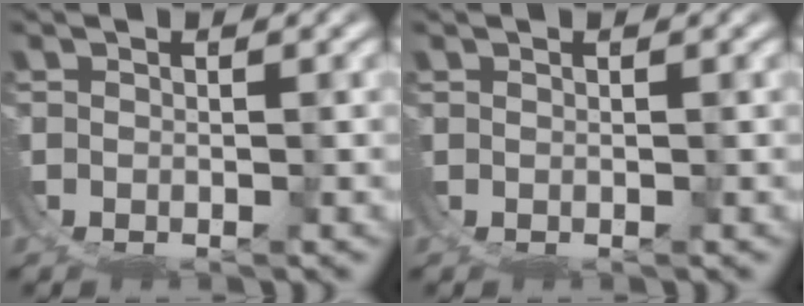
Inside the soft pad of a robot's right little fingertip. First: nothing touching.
{"total": 0.0}